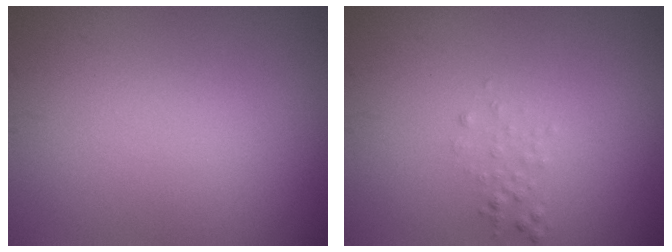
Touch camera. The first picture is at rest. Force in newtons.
{"total": 0.8, "press": 0.8, "slide": 0.1}